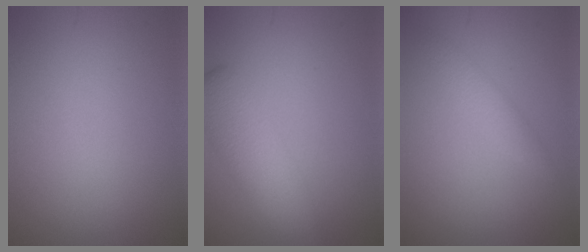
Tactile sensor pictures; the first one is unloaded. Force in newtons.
{"total": 5.1, "press": 5.1, "slide": 0.2}
{"total": 1.5, "press": 1.5, "slide": 0.1}